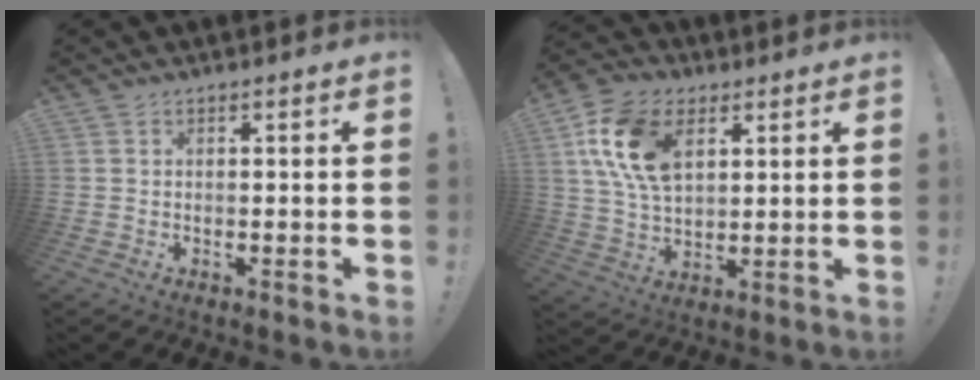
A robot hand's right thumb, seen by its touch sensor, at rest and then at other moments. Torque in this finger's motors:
{"motor_torque": [0.98, 1.15, 0.29, 0.25, 0.07]}